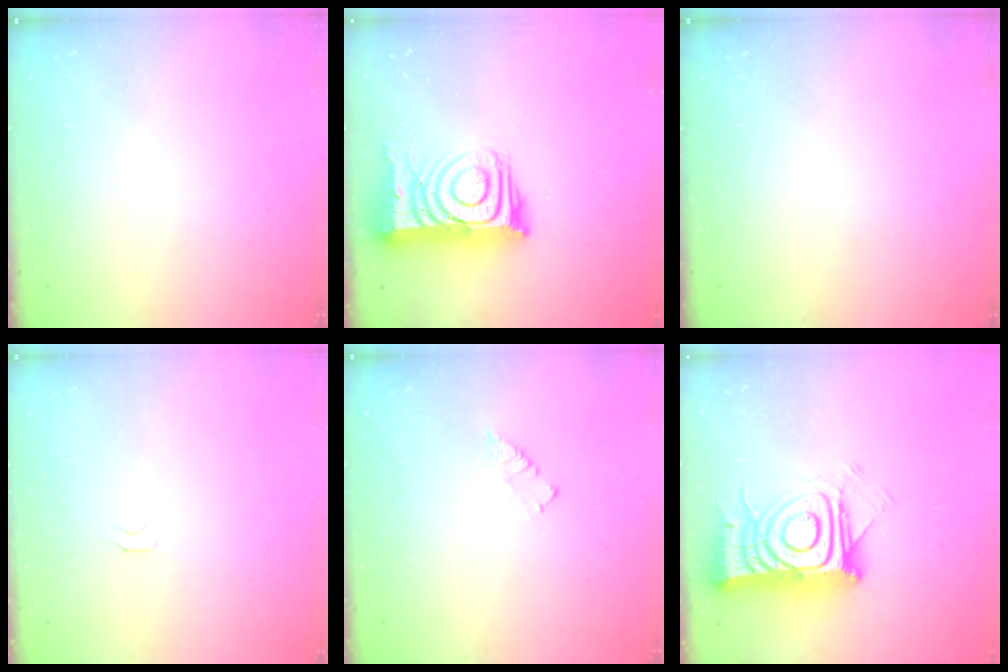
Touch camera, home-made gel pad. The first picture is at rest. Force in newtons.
{"total": 16.4, "press": 16.3, "slide": 1.6}
{"total": 0.0}
{"total": 5.1, "press": 5.1, "slide": 0.5}
{"total": 2.9, "press": 2.9, "slide": 0.4}
{"total": 16.3, "press": 16.3, "slide": 1.5}